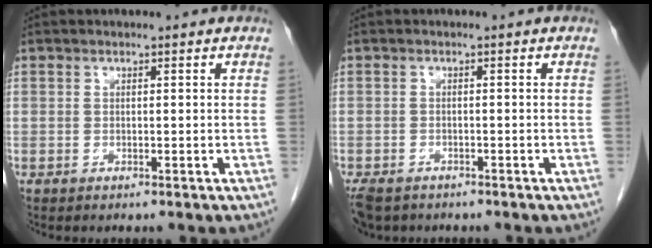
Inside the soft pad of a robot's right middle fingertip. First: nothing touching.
{"total": 6.2, "force": [-4.7, 3.3, 2.4], "torque": [-0.045, -0.007, -0.072]}